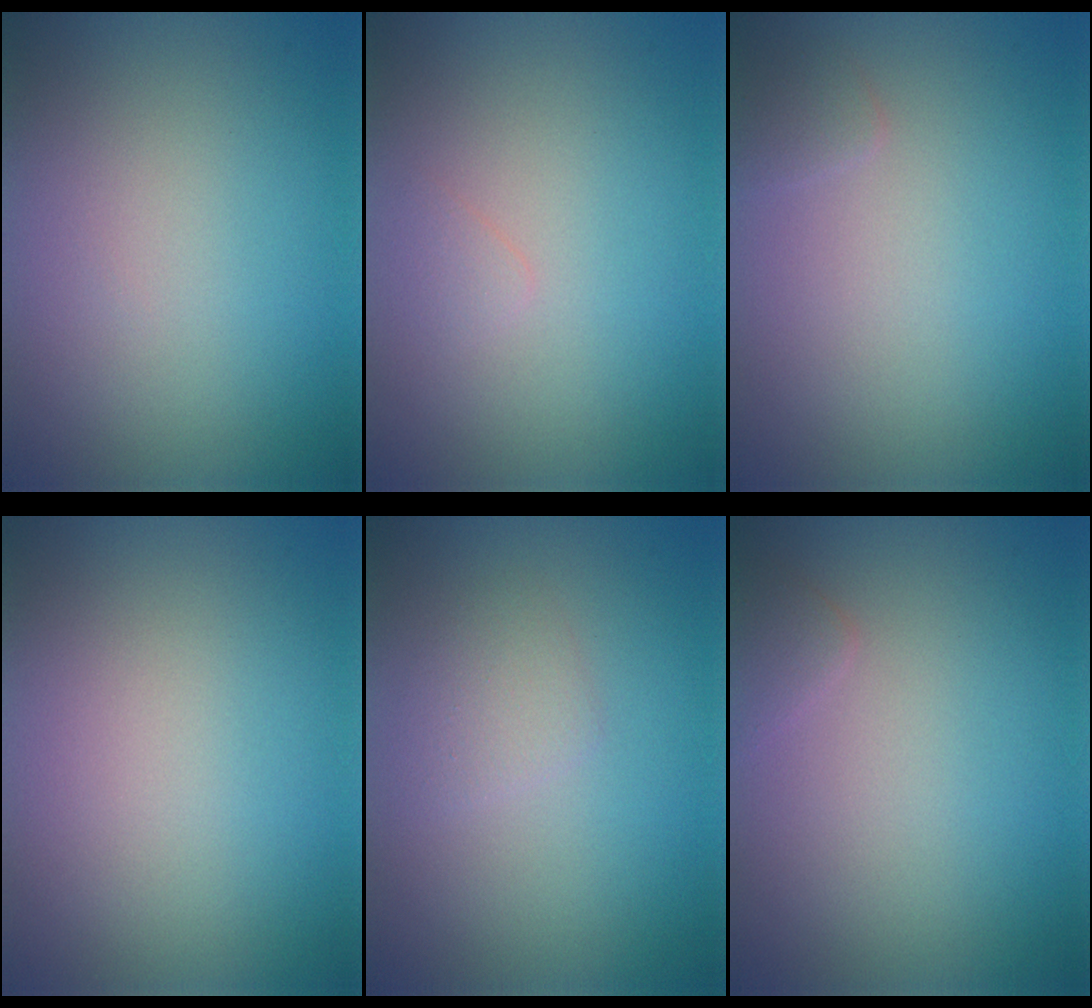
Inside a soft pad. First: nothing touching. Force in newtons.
{"total": 0.6, "press": 0.6, "slide": 0.1}
{"total": 0.8, "press": 0.8, "slide": 0.0}
{"total": 0.0}
{"total": 1.5, "press": 1.5, "slide": 0.0}
{"total": 0.9, "press": 0.9, "slide": 0.0}